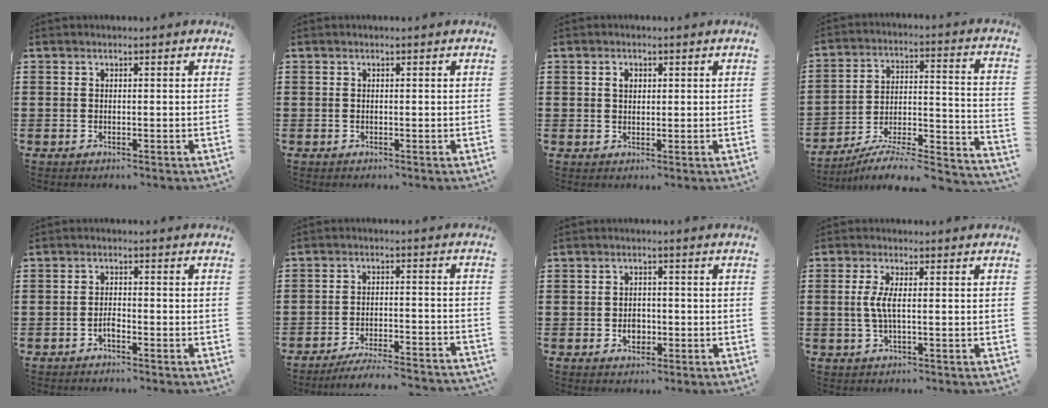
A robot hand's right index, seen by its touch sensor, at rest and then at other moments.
{"total": 0.0}
{"total": 1.6, "force": [0.4, 1.0, 1.1], "torque": [-0.024, 0.005, 0.007]}
{"total": 5.8, "force": [-5.2, 0.6, 2.6], "torque": [-0.039, -0.011, -0.105]}
{"total": 1.5, "force": [-1.1, 0.4, 1.0], "torque": [-0.023, -0.003, -0.020]}
{"total": 5.3, "force": [-5.0, -0.3, 1.7], "torque": [-0.030, -0.009, -0.097]}
{"total": 2.5, "force": [-0.6, 1.8, 1.6], "torque": [-0.027, -0.003, -0.014]}
{"total": 3.3, "force": [-0.1, 0.5, 3.3], "torque": [-0.077, -0.007, -0.008]}